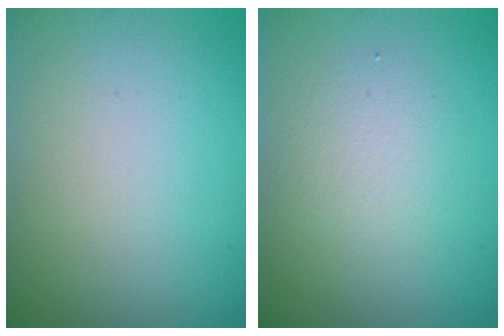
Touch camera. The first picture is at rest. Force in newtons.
{"total": 2.5, "press": 2.5, "slide": 0.1}